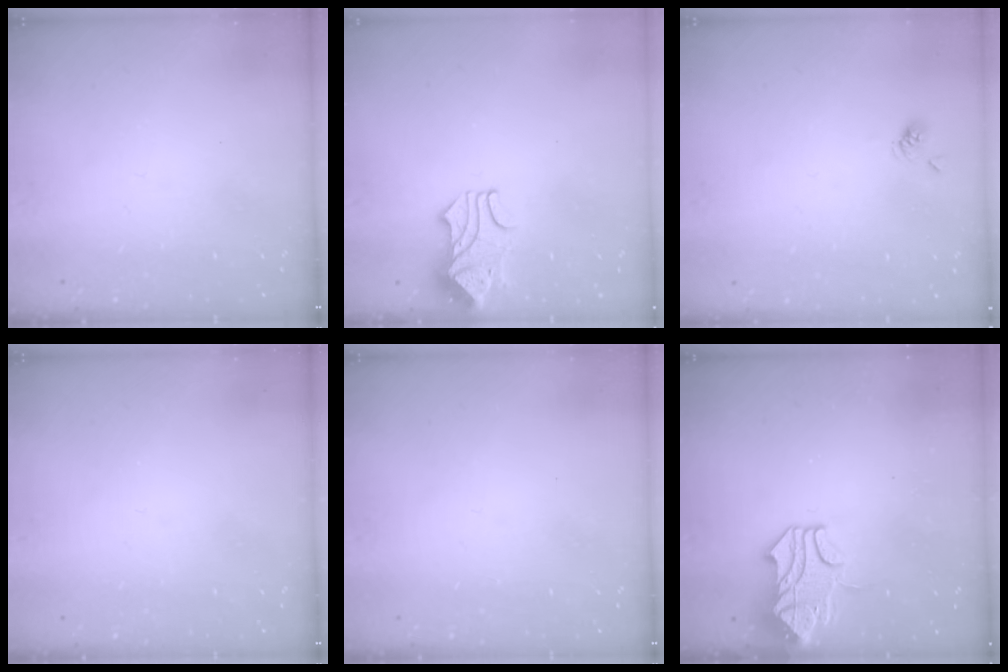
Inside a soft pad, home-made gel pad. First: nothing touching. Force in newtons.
{"total": 1.6, "press": 1.2, "slide": 1.0}
{"total": 2.0, "press": 1.9, "slide": 0.3}
{"total": 0.0}
{"total": 0.0}
{"total": 2.3, "press": 1.7, "slide": 1.6}